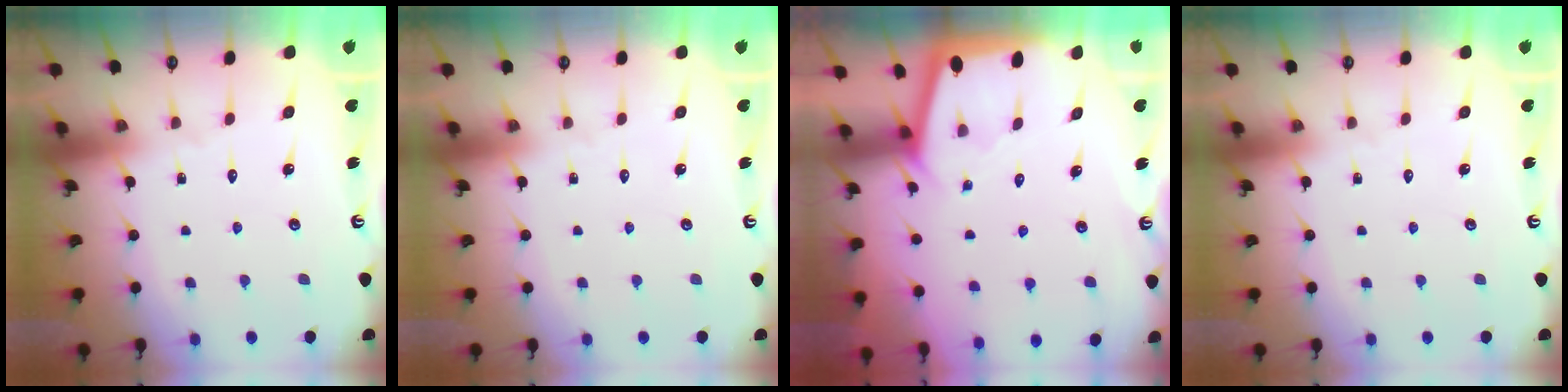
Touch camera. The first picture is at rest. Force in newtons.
{"total": 0.0}
{"total": 1.9, "press": 1.9, "slide": 0.1}
{"total": 0.0}